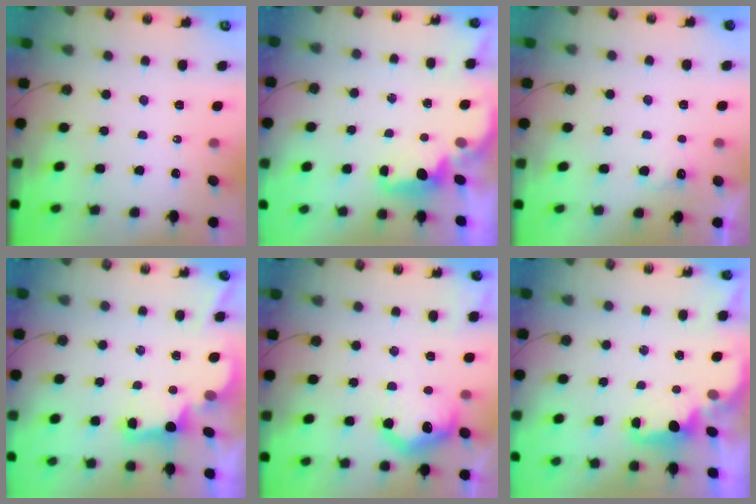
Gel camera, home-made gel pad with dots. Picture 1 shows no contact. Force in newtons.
{"total": 2.0, "press": 1.9, "slide": 0.8}
{"total": 5.7, "press": 5.5, "slide": 1.3}
{"total": 2.9, "press": 2.8, "slide": 0.9}
{"total": 12.4, "press": 12.4, "slide": 1.0}
{"total": 1.8, "press": 1.6, "slide": 0.7}